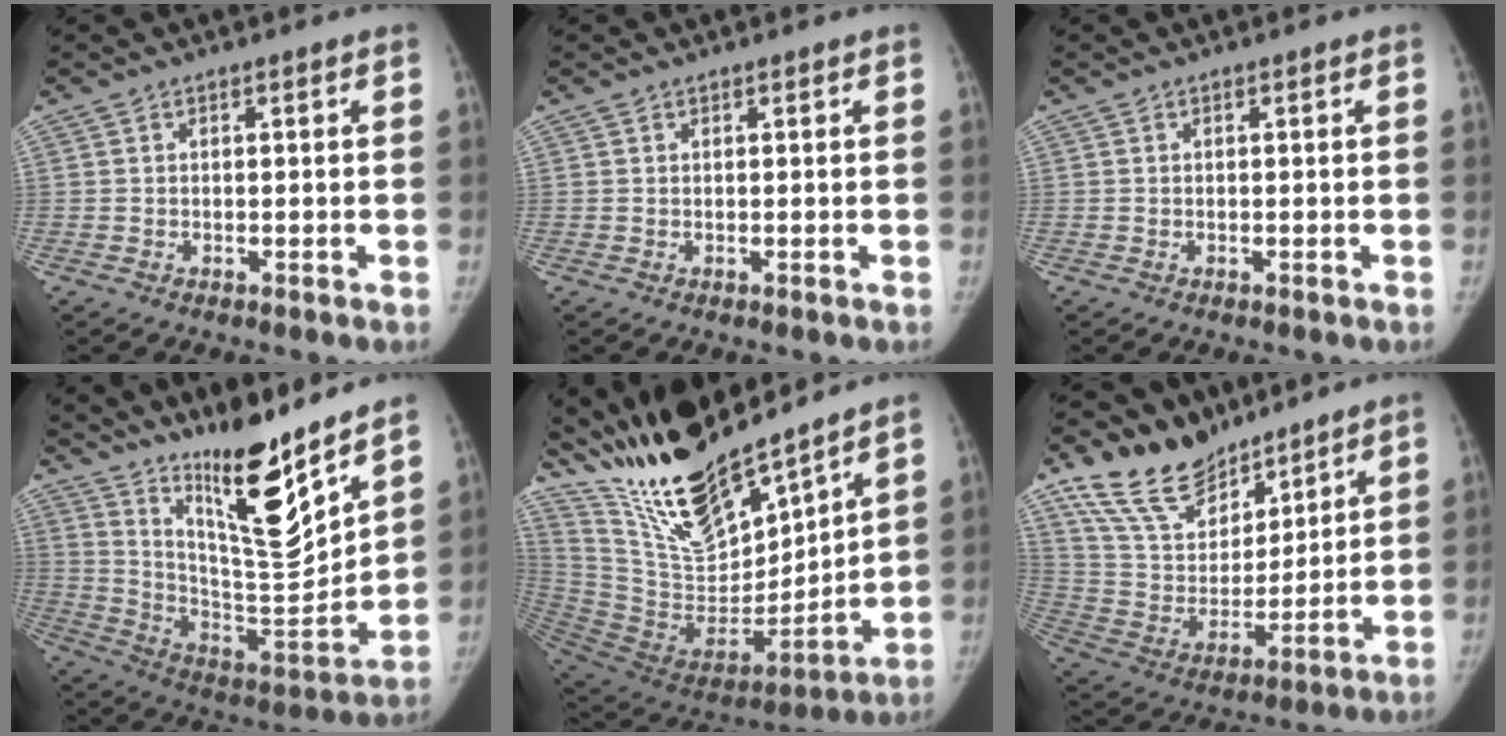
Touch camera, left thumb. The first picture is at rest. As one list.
[{"total": 0.0}, {"total": 0.0}, {"total": 19.5, "force": [14.2, 3.4, 12.9], "torque": [-0.168, -0.113, 0.249]}, {"total": 25.2, "force": [20.8, 6.9, 12.4], "torque": [-0.188, -0.113, 0.382]}, {"total": 17.3, "force": [13.2, 8.9, 6.6], "torque": [-0.079, -0.060, 0.257]}]